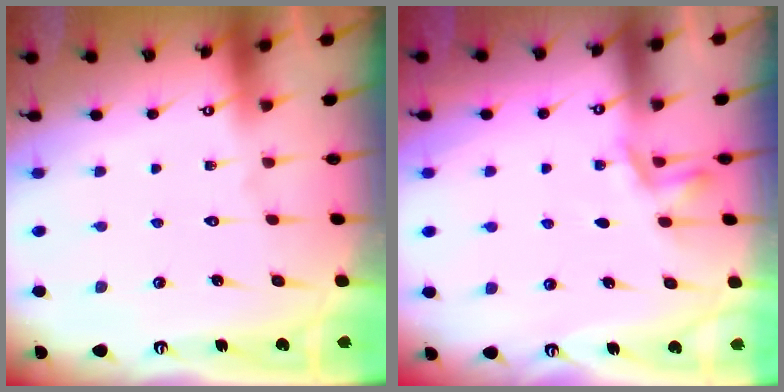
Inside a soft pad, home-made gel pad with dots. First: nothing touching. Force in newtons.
{"total": 2.7, "press": 2.3, "slide": 1.5}